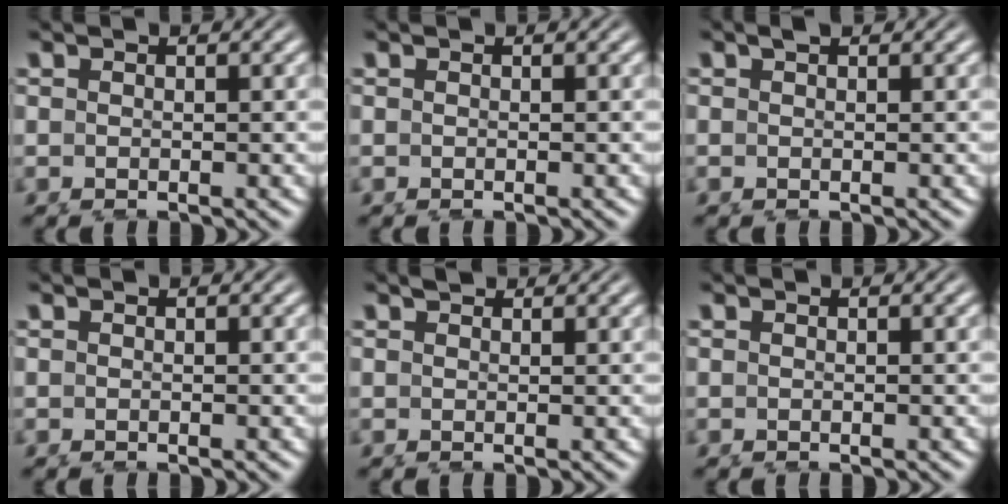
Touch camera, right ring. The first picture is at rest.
{"total": 0.0}
{"total": 0.8, "force": [0.6, 0.1, 0.4], "torque": [-0.005, 0.004, 0.011]}
{"total": 0.0}
{"total": 1.1, "force": [1.0, -0.3, -0.1], "torque": [0.008, 0.000, 0.021]}
{"total": 0.0}